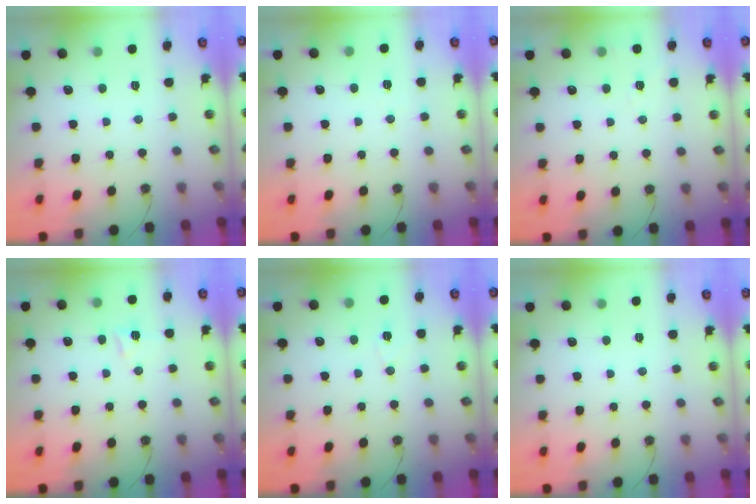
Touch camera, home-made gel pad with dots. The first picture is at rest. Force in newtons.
{"total": 5.8, "press": 3.7, "slide": 4.4}
{"total": 3.9, "press": 3.4, "slide": 1.9}
{"total": 5.6, "press": 5.1, "slide": 2.4}
{"total": 5.3, "press": 4.8, "slide": 2.3}
{"total": 0.0}